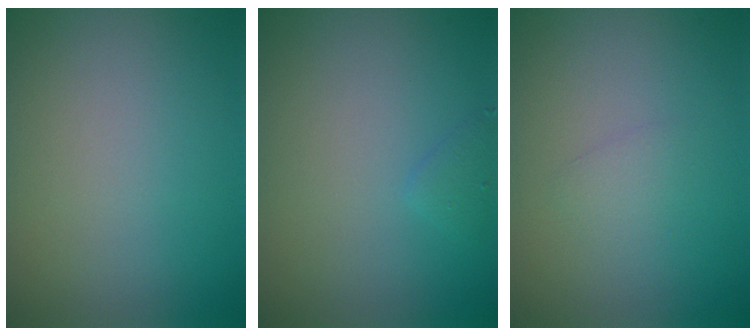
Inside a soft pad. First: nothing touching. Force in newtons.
{"total": 0.9, "press": 0.9, "slide": 0.0}
{"total": 0.9, "press": 0.9, "slide": 0.0}